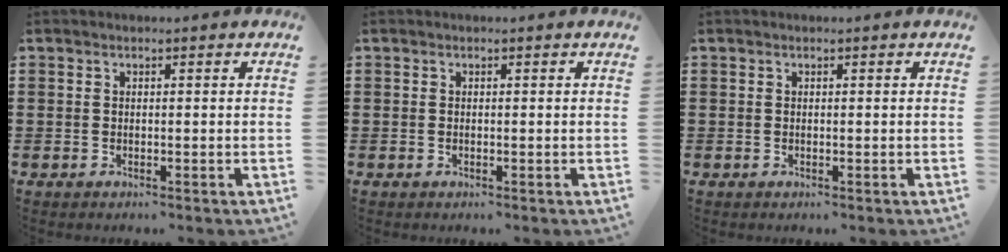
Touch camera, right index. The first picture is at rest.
{"total": 0.0}
{"total": 0.0}